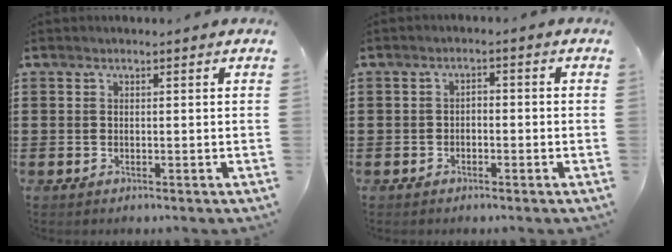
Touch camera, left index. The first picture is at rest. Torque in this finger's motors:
{"motor_torque": [-0.06, 0.09, 0.01, 0.00]}